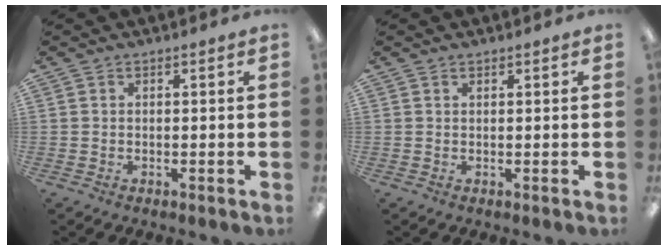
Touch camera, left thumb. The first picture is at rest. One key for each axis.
{"total": 0.5, "fx": 0.4, "fy": 0.2, "fz": 0.2, "tx": -0.005, "ty": 0.000, "tz": 0.008}